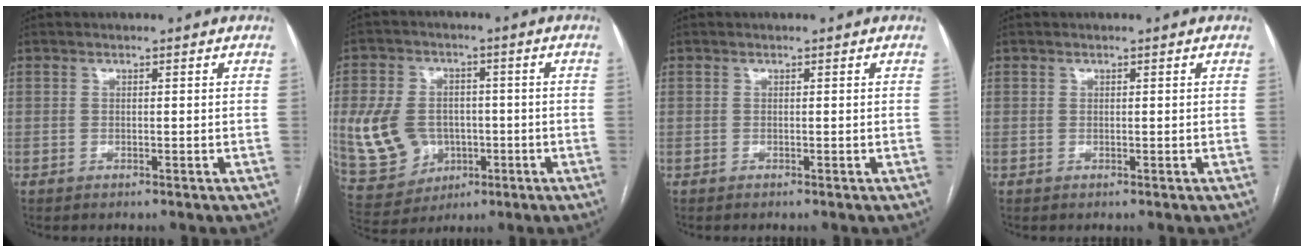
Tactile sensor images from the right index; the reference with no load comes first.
{"total": 11.9, "force": [-1.1, 9.6, 7.0], "torque": [-0.166, 0.018, 0.002]}
{"total": 0.0}
{"total": 0.0}